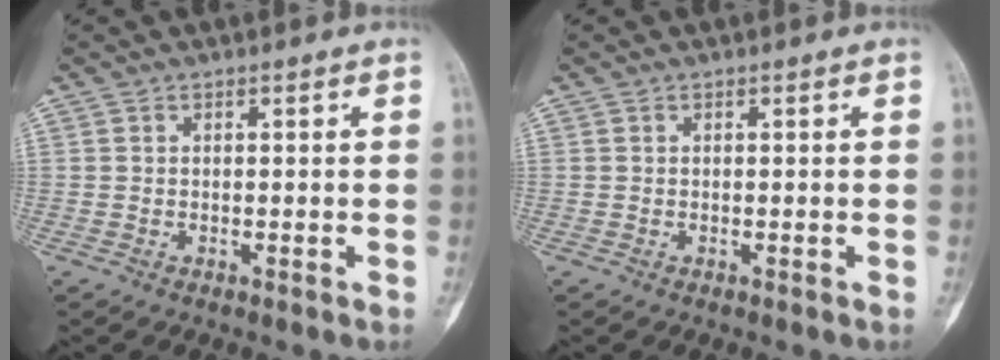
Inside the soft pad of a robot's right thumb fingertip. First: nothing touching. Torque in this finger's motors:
{"motor_torque": [0.00, 0.00, 0.04, -0.04, 0.00]}